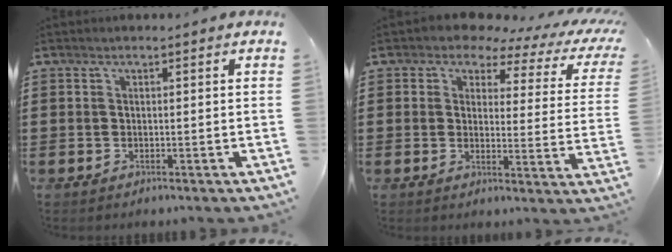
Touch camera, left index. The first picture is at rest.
{"total": 3.9, "force": [2.7, 1.9, 2.1], "torque": [-0.052, -0.010, 0.038]}